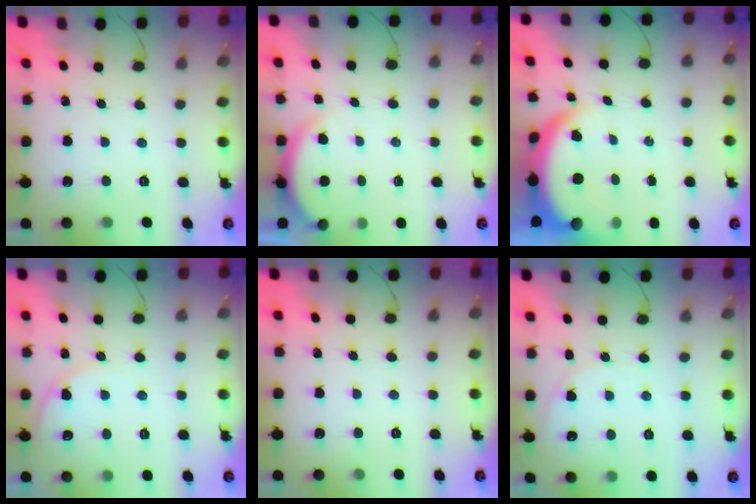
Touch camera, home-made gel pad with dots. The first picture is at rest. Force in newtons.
{"total": 2.2, "press": 2.2, "slide": 0.6}
{"total": 7.3, "press": 7.3, "slide": 0.9}
{"total": 6.6, "press": 6.6, "slide": 0.4}
{"total": 0.0}
{"total": 6.4, "press": 6.4, "slide": 0.1}